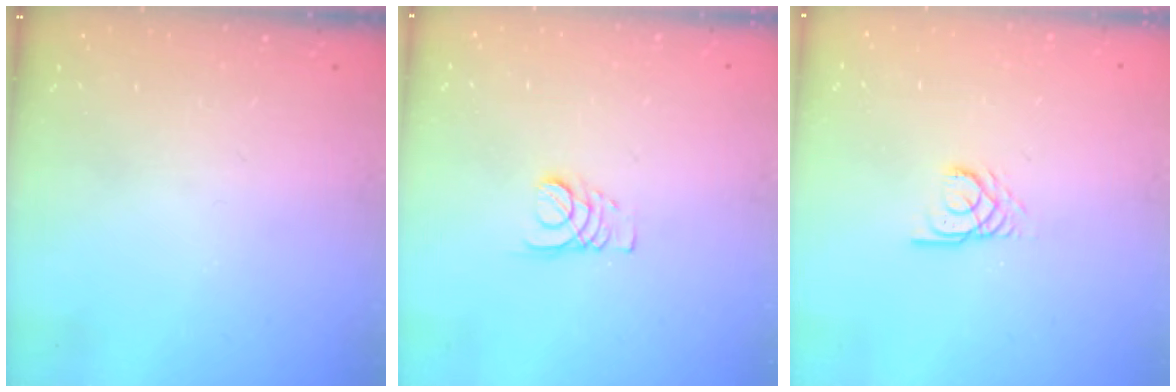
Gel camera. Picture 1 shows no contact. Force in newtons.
{"total": 3.4, "press": 3.4, "slide": 0.5}
{"total": 2.7, "press": 2.7, "slide": 0.2}